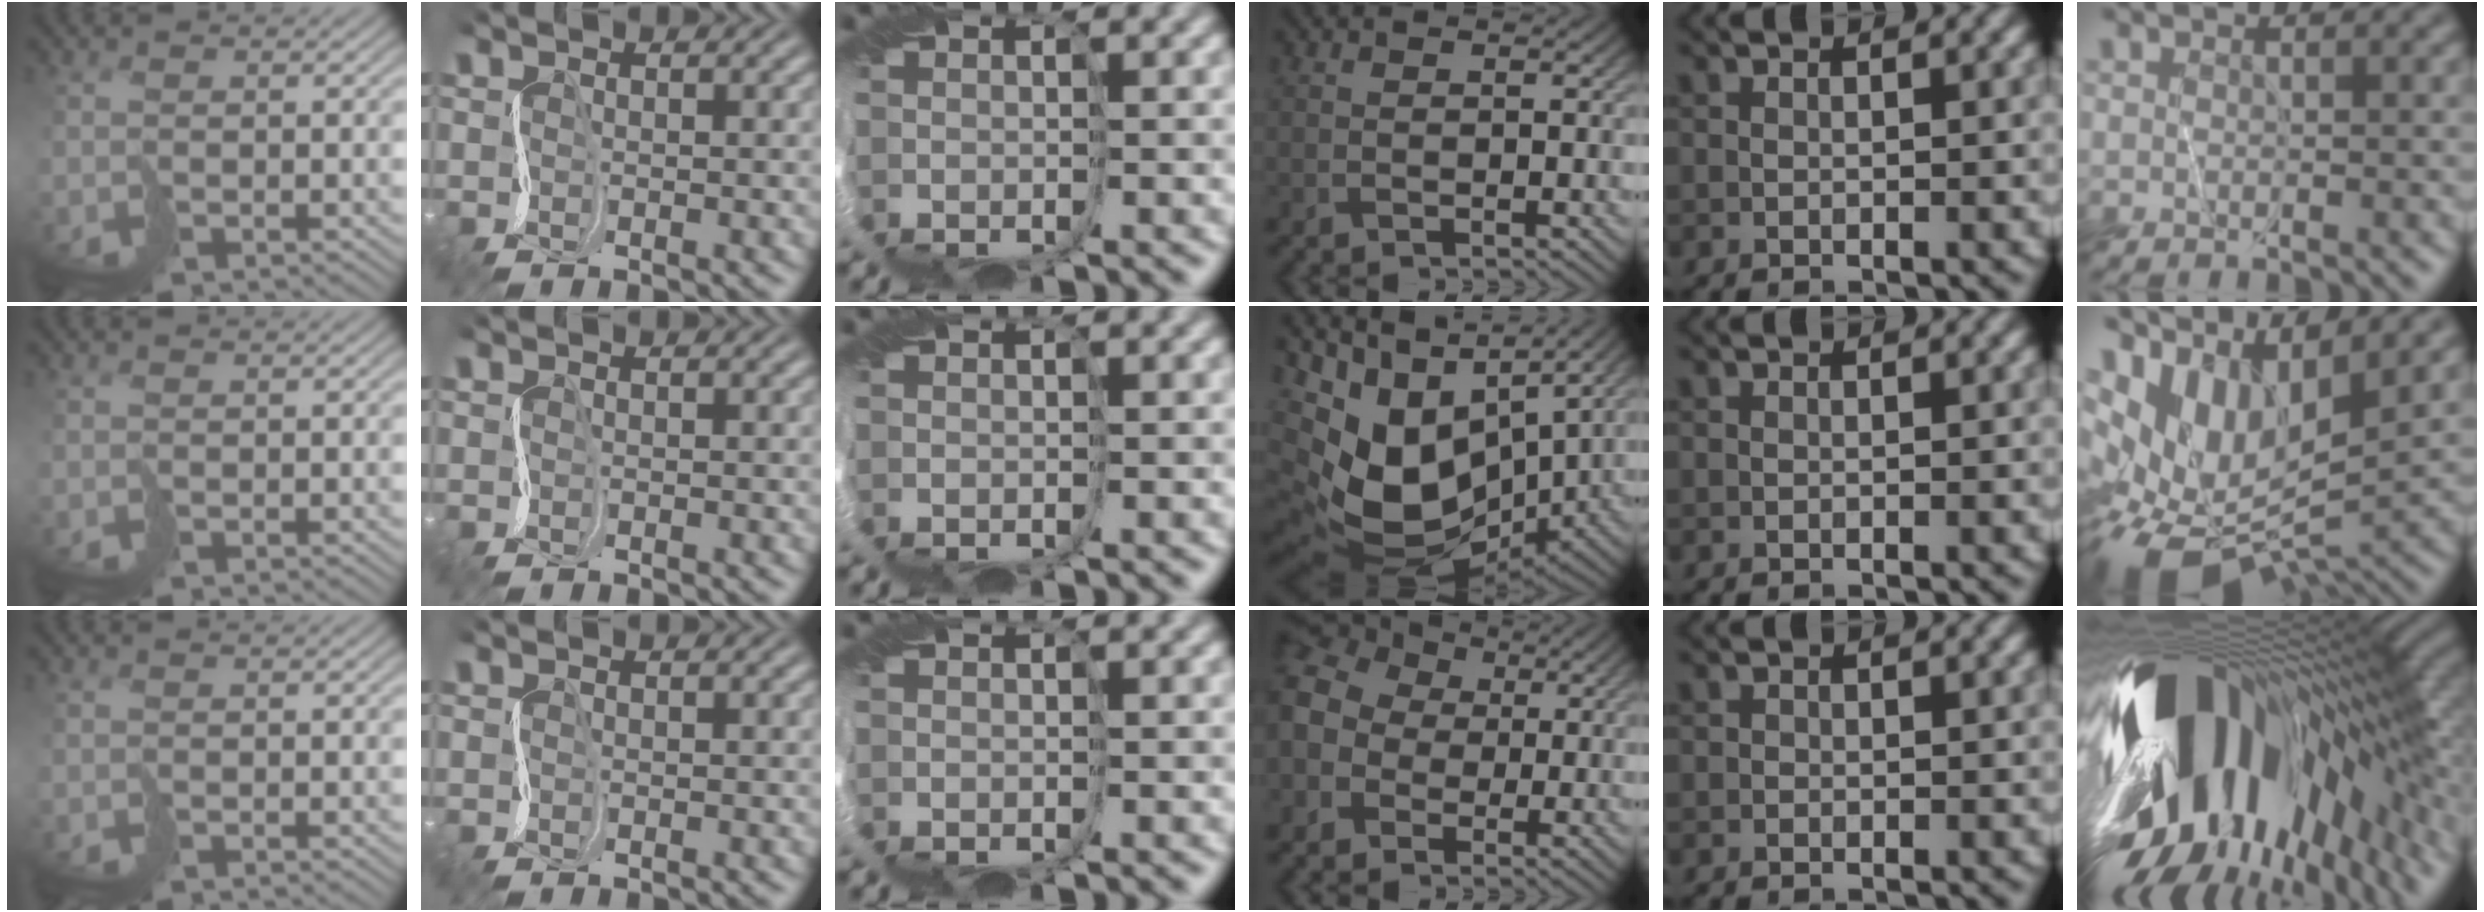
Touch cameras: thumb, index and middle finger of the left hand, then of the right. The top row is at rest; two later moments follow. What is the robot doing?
{"motion": "cut", "object": "bubble wrap"}